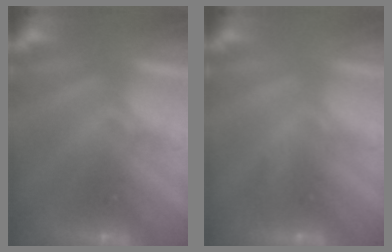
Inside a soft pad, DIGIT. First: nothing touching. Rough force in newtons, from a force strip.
{"total": 2.8}